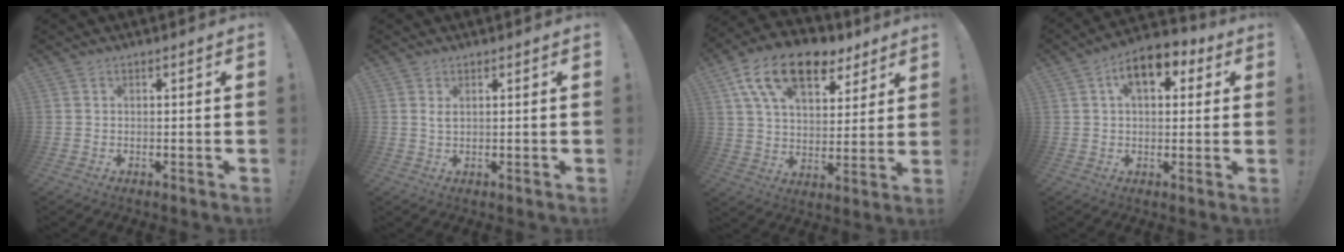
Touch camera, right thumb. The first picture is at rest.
{"total": 1.5, "force": [0.7, 0.5, 1.3], "torque": [-0.017, -0.002, 0.010]}
{"total": 17.9, "force": [10.2, 9.8, 11.0], "torque": [-0.179, -0.053, 0.182]}
{"total": 10.1, "force": [4.4, 5.6, 7.1], "torque": [-0.097, -0.013, 0.075]}